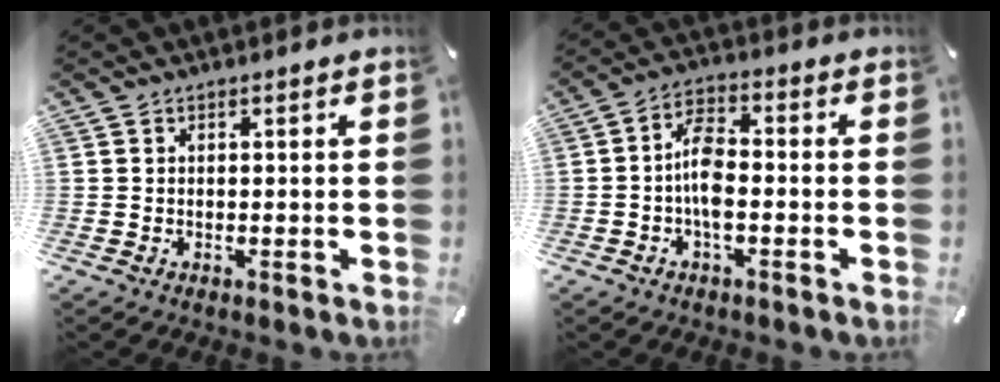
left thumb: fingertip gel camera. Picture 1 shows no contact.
{"total": 7.1, "force": [-1.6, 3.4, 6.1], "torque": [-0.115, 0.012, -0.027]}